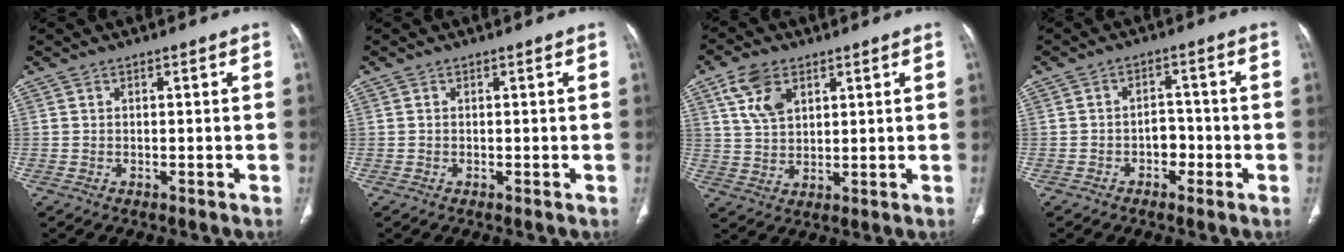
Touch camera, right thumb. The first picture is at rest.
{"total": 0.0}
{"total": 7.9, "force": [3.8, 4.9, 4.9], "torque": [-0.077, -0.011, 0.079]}
{"total": 3.8, "force": [-1.5, 2.8, 2.1], "torque": [-0.007, 0.018, -0.029]}